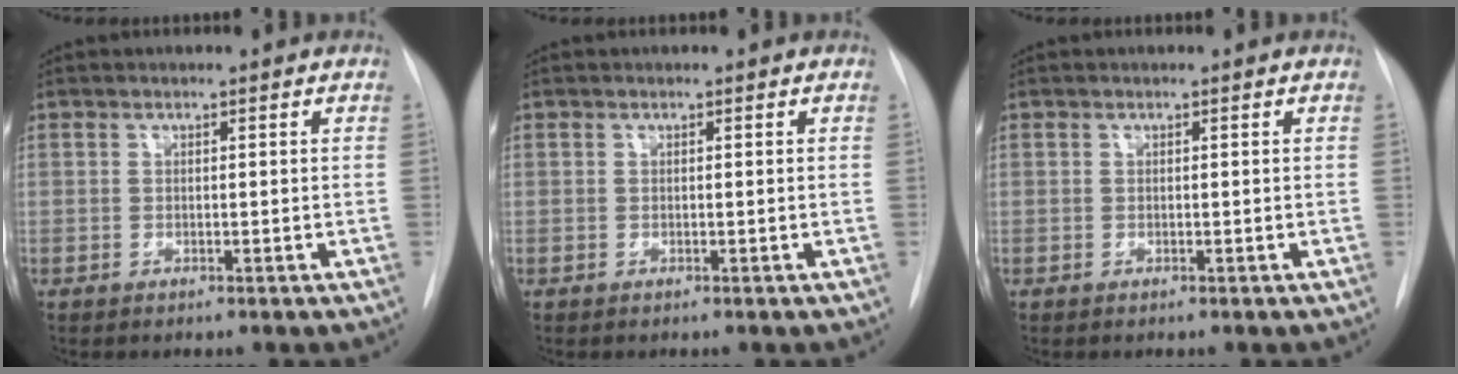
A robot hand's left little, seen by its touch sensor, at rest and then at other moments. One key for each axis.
{"total": 0.0}
{"total": 0.0}